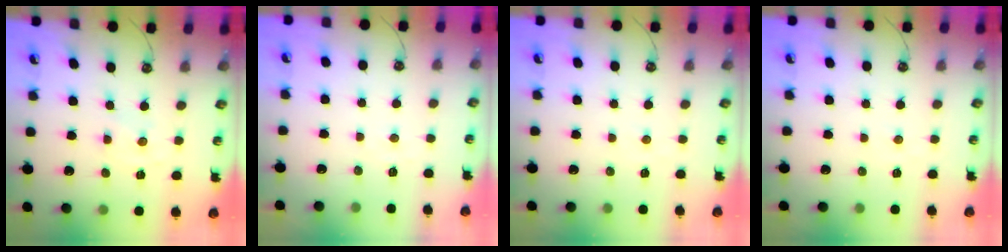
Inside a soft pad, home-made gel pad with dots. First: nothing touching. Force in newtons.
{"total": 4.2, "press": 4.1, "slide": 0.6}
{"total": 1.1, "press": 1.1, "slide": 0.2}
{"total": 1.1, "press": 1.1, "slide": 0.2}